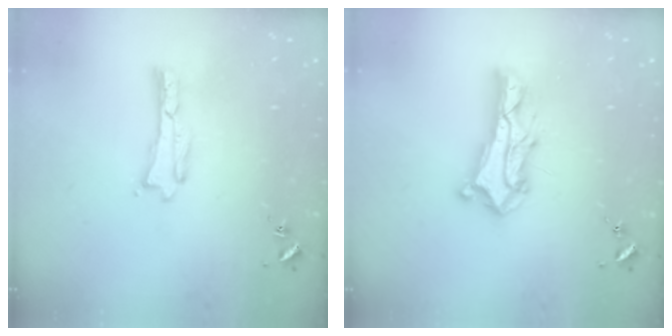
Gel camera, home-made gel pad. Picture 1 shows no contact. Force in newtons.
{"total": 8.3, "press": 8.3, "slide": 0.7}